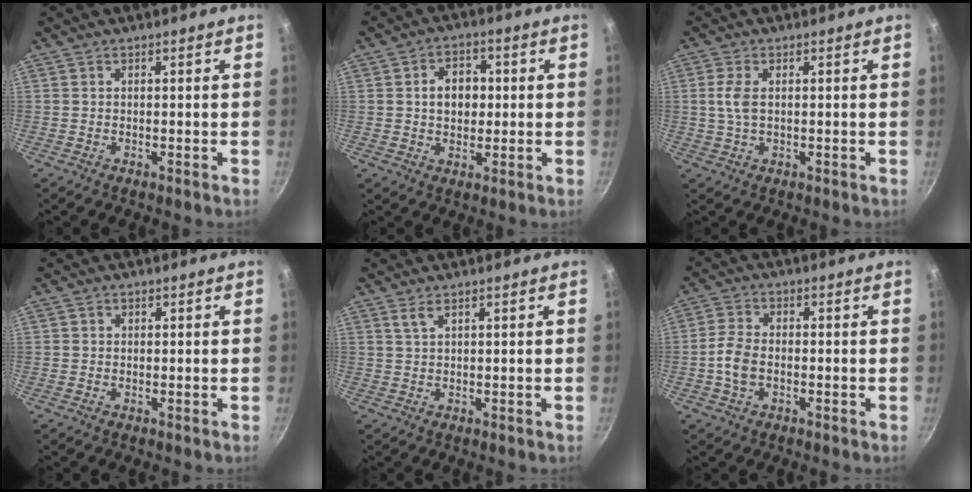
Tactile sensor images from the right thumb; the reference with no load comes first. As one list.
[{"total": 7.0, "force": [0.6, 5.3, 4.5], "torque": [-0.043, 0.010, 0.006]}, {"total": 4.0, "force": [0.5, 2.2, 3.3], "torque": [-0.076, 0.004, 0.011]}, {"total": 0.8, "force": [0.1, 0.7, 0.2], "torque": [0.002, 0.000, -0.001]}, {"total": 1.8, "force": [1.1, 0.4, 1.4], "torque": [-0.031, -0.001, 0.026]}, {"total": 5.6, "force": [-1.3, 3.5, 4.1], "torque": [-0.086, 0.016, -0.033]}]